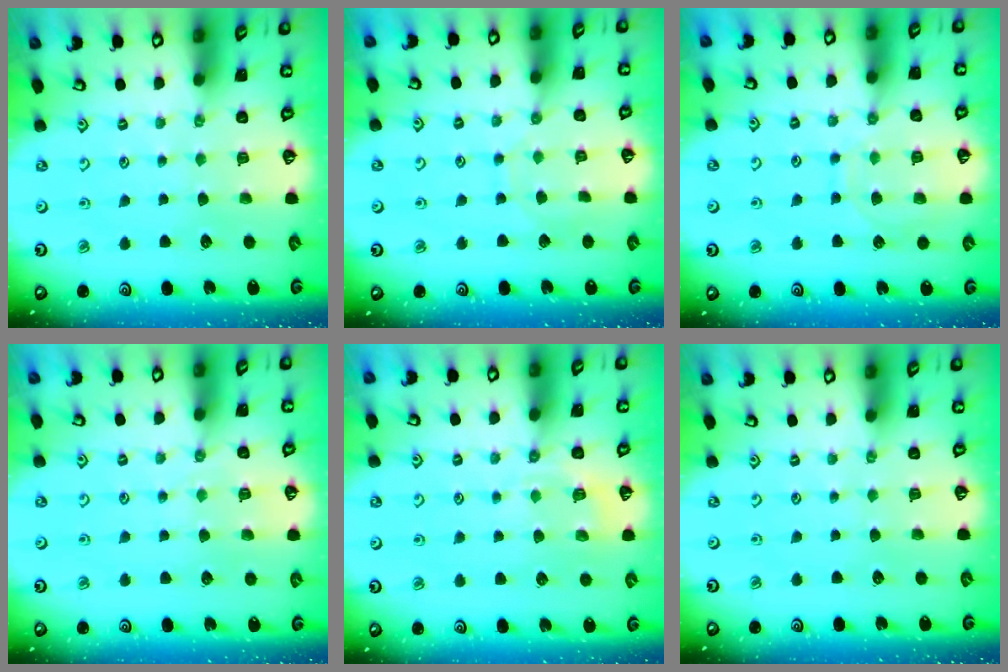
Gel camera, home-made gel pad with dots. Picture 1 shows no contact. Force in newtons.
{"total": 6.9, "press": 6.9, "slide": 0.6}
{"total": 9.8, "press": 9.8, "slide": 0.9}
{"total": 2.8, "press": 2.8, "slide": 0.3}
{"total": 5.5, "press": 5.3, "slide": 1.5}
{"total": 0.0}